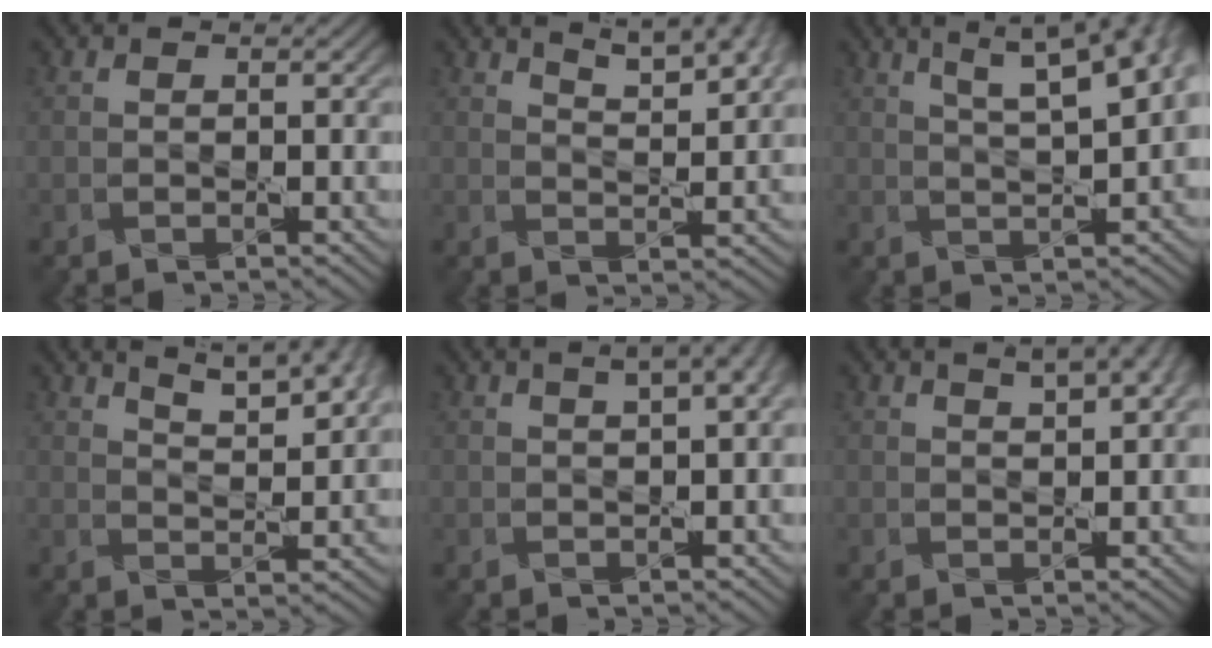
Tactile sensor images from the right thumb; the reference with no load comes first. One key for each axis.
{"total": 8.2, "fx": 5.5, "fy": 2.5, "fz": 5.5, "tx": -0.081, "ty": 0.012, "tz": 0.075}
{"total": 11.2, "fx": 5.3, "fy": 3.3, "fz": 9.3, "tx": -0.118, "ty": 0.036, "tz": 0.065}
{"total": 9.3, "fx": 6.2, "fy": 2.9, "fz": 6.3, "tx": -0.093, "ty": 0.014, "tz": 0.083}
{"total": 5.7, "fx": 2.6, "fy": 2.1, "fz": 4.6, "tx": -0.046, "ty": 0.023, "tz": 0.019}
{"total": 5.9, "fx": 3.3, "fy": 2.1, "fz": 4.5, "tx": -0.056, "ty": 0.020, "tz": 0.029}